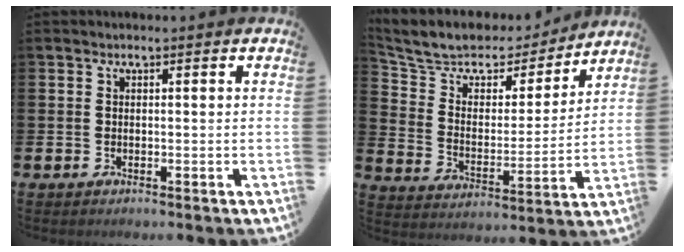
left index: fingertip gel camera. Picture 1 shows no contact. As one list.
[{"total": 8.3, "force": [7.1, 3.9, 1.8], "torque": [-0.079, -0.045, 0.125]}]